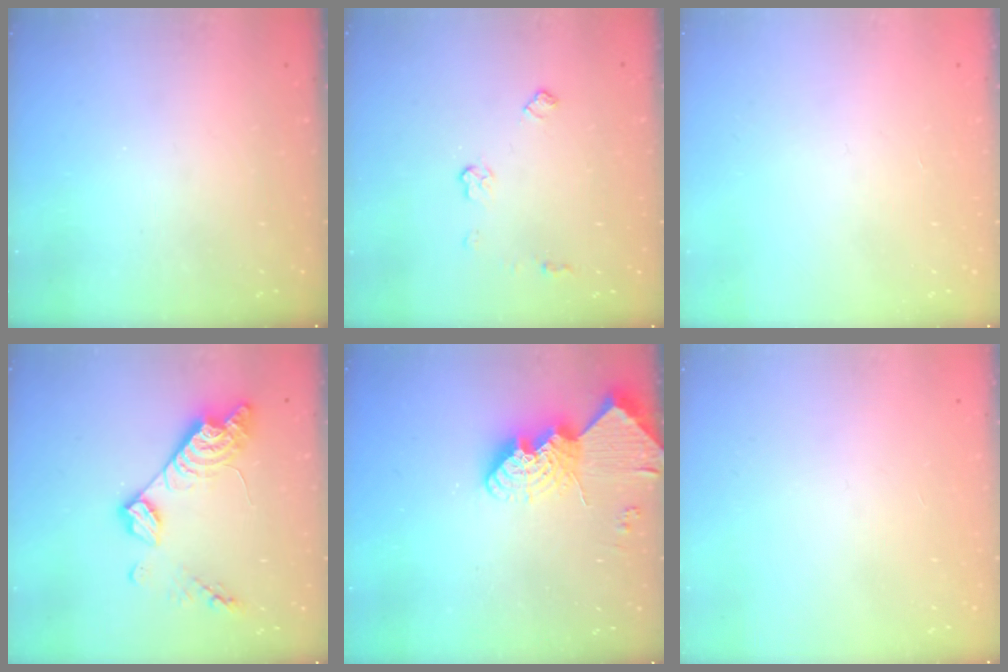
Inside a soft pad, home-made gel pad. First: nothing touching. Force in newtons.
{"total": 5.5, "press": 5.4, "slide": 0.7}
{"total": 0.0}
{"total": 14.5, "press": 14.5, "slide": 1.0}
{"total": 12.9, "press": 12.9, "slide": 1.3}
{"total": 0.0}